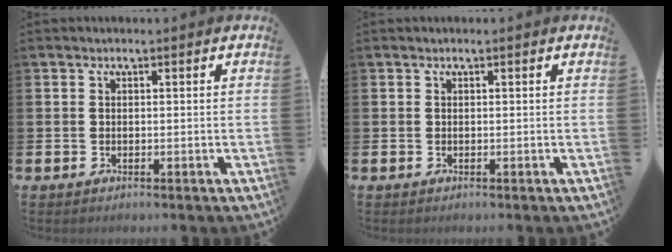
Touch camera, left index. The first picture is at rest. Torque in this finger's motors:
{"motor_torque": [0.99, -1.14, 0.29, 0.06]}